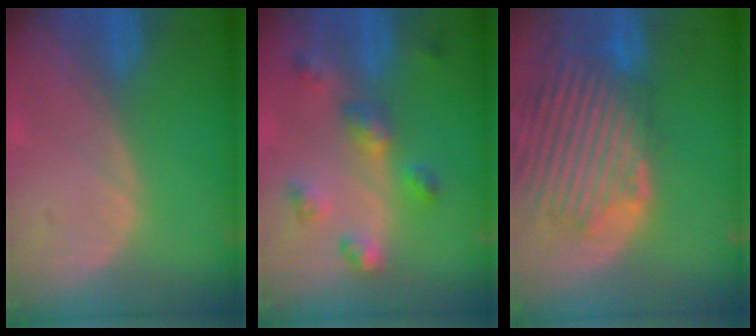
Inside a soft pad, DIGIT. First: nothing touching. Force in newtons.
{"total": 6.4, "press": 5.7, "slide": 2.8}
{"total": 13.7, "press": 11.8, "slide": 7.0}